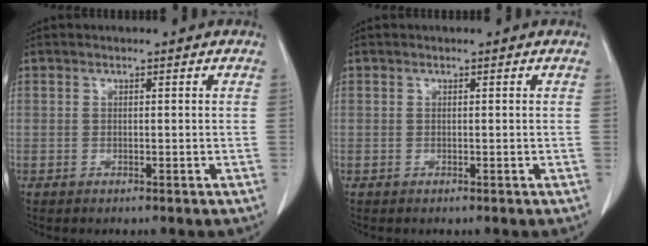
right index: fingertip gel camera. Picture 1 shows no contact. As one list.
[{"total": 0.0}]